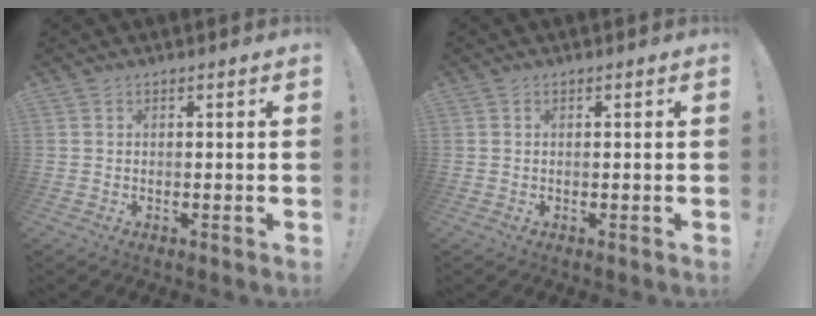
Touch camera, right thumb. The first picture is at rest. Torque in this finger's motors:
{"motor_torque": [-0.26, -0.09, 0.13, -0.08, 0.01]}